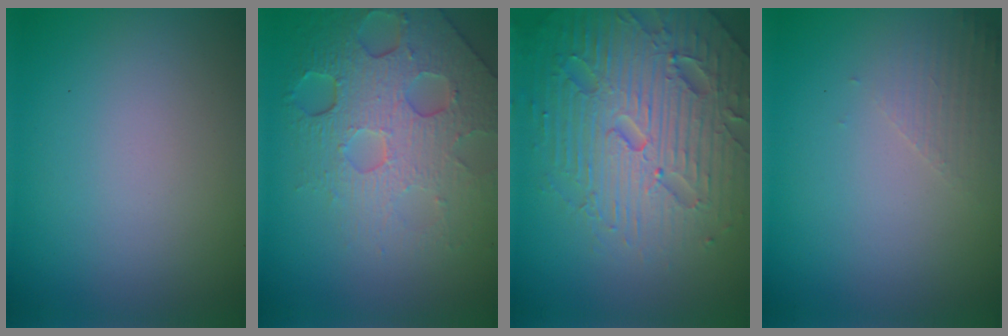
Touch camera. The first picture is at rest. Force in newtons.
{"total": 7.9, "press": 5.3, "slide": 5.9}
{"total": 7.3, "press": 7.1, "slide": 1.5}
{"total": 1.6, "press": 1.6, "slide": 0.4}